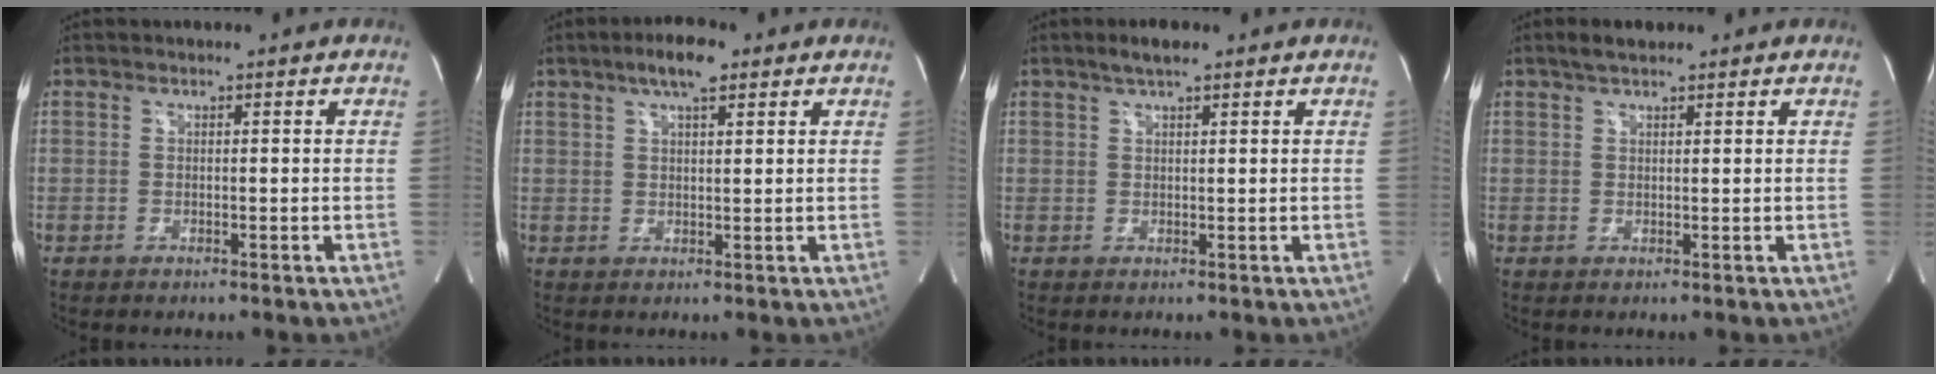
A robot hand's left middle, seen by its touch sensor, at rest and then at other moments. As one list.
[{"total": 5.7, "force": [3.5, 1.3, 4.2], "torque": [-0.080, 0.013, 0.058]}, {"total": 3.1, "force": [2.2, 0.6, 2.1], "torque": [-0.044, 0.010, 0.039]}, {"total": 2.9, "force": [2.2, 0.9, 1.7], "torque": [-0.035, 0.014, 0.039]}]